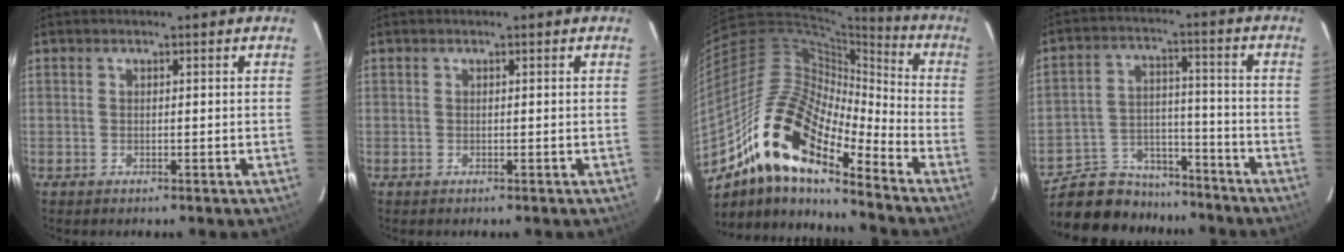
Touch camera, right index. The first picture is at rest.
{"total": 0.0}
{"total": 19.2, "force": [-12.9, 6.4, 12.7], "torque": [-0.220, -0.005, -0.260]}
{"total": 16.2, "force": [-13.8, 7.5, 4.3], "torque": [-0.113, 0.031, -0.203]}